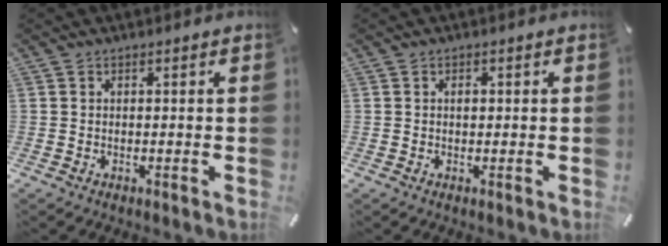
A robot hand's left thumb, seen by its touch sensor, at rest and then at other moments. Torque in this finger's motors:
{"motor_torque": [0.08, 0.07, 0.14, 0.10, 0.05]}